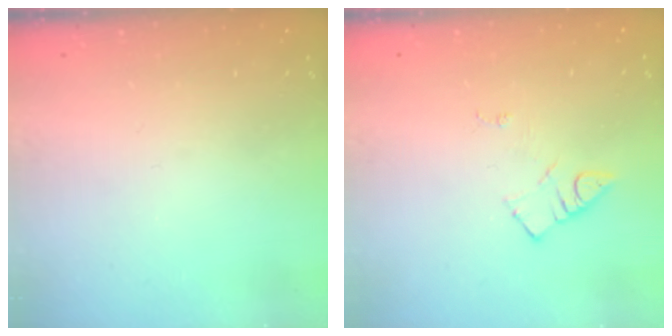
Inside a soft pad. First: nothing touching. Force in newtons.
{"total": 4.5, "press": 4.4, "slide": 0.7}